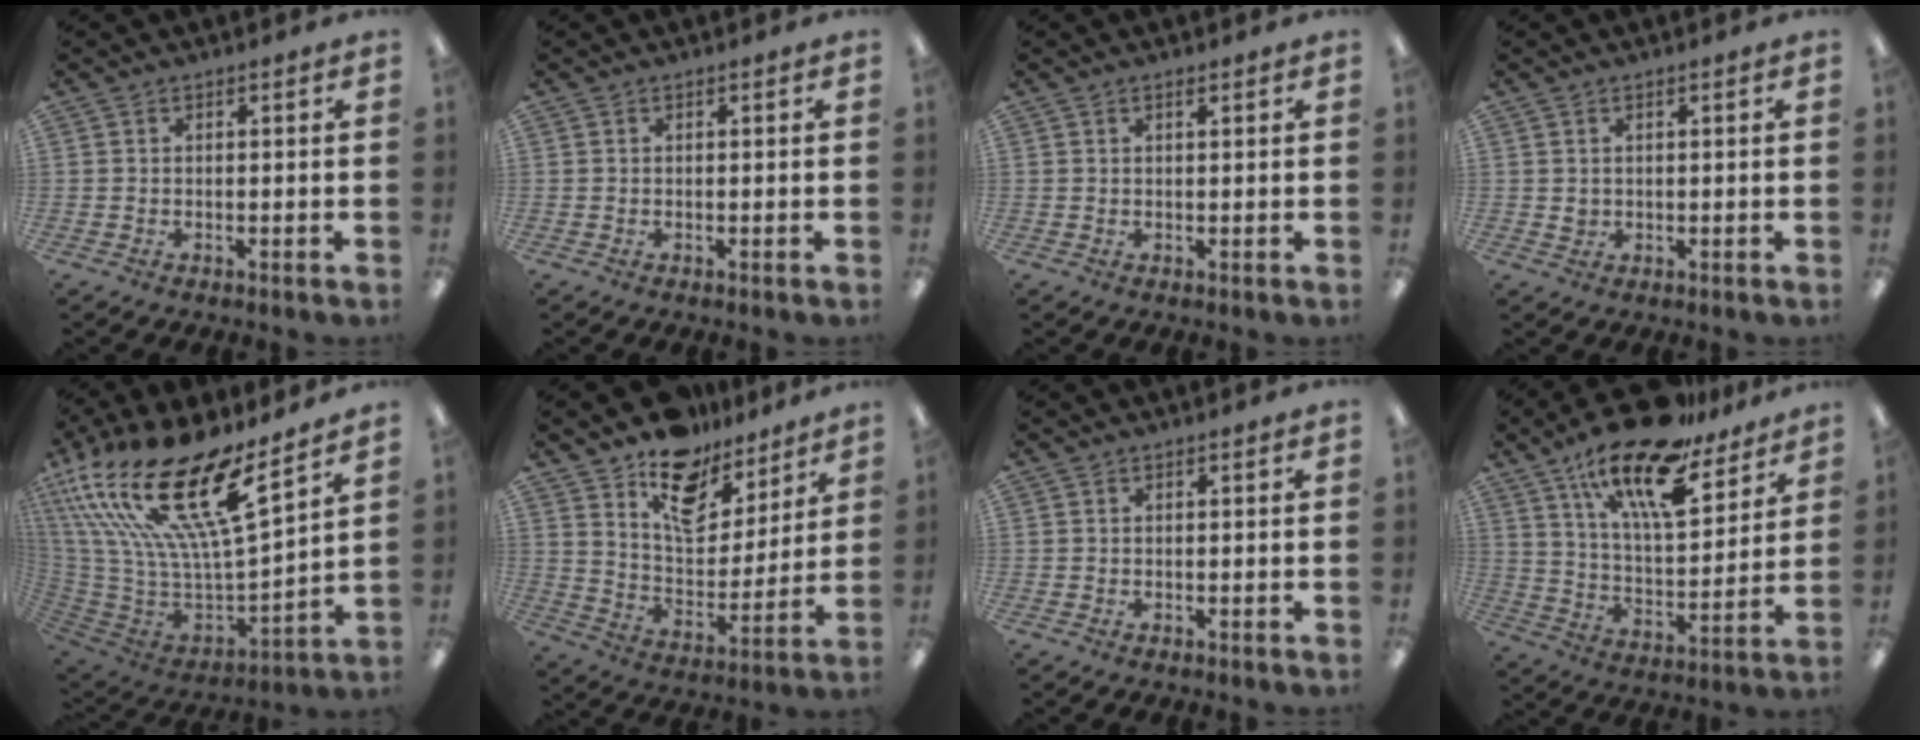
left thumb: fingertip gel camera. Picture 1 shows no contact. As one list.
[{"total": 0.0}, {"total": 0.7, "force": [0.6, 0.2, 0.4], "torque": [-0.009, 0.000, 0.011]}, {"total": 1.3, "force": [0.6, 1.1, 0.4], "torque": [-0.010, 0.003, 0.011]}, {"total": 26.6, "force": [16.3, 8.4, 19.4], "torque": [-0.393, -0.119, 0.280]}, {"total": 13.8, "force": [10.4, 7.4, 5.2], "torque": [-0.085, -0.076, 0.188]}, {"total": 0.0}, {"total": 21.0, "force": [15.2, 7.1, 12.6], "torque": [-0.206, -0.099, 0.258]}]